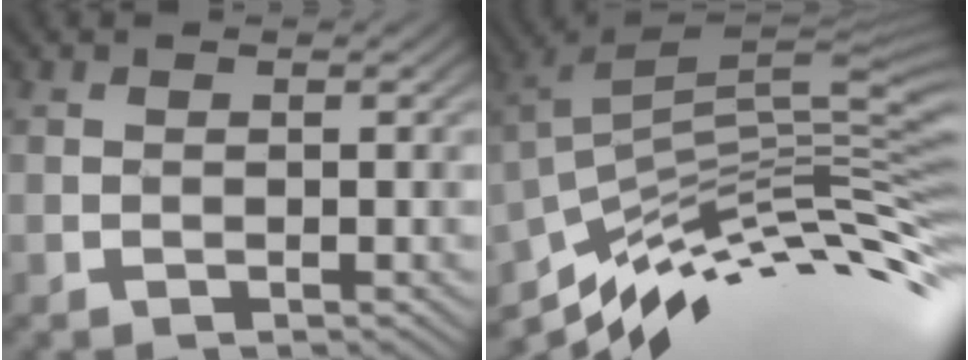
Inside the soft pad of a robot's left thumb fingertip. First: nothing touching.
{"total": 12.0, "force": [-5.2, 3.0, 10.4], "torque": [-0.205, 0.012, -0.087]}